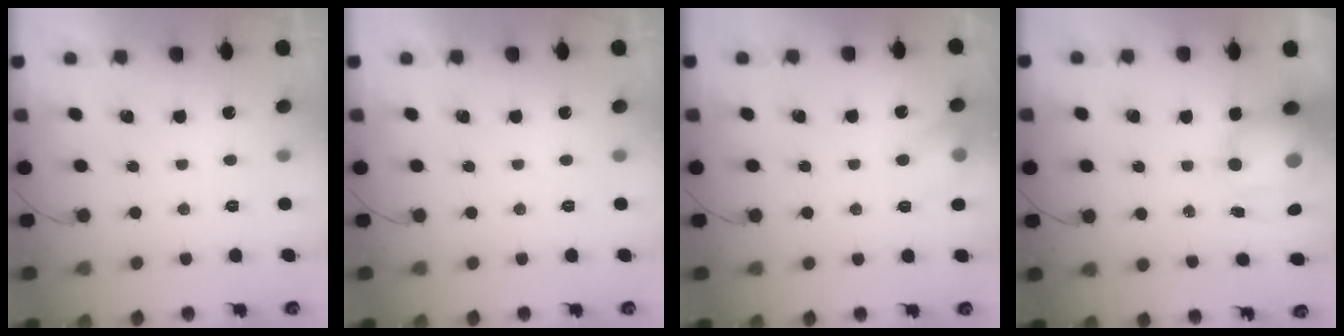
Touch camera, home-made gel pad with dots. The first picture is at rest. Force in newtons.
{"total": 0.0}
{"total": 8.5, "press": 8.3, "slide": 1.5}
{"total": 12.4, "press": 12.0, "slide": 2.8}